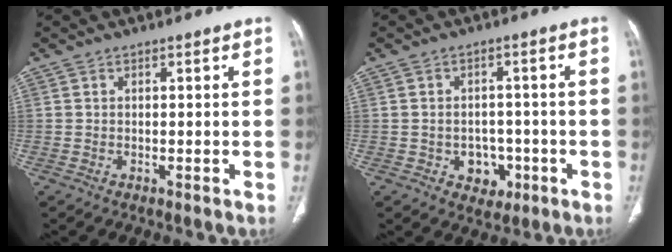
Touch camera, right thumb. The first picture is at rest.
{"total": 5.5, "force": [-1.9, 4.5, 2.5], "torque": [-0.006, 0.017, -0.017]}